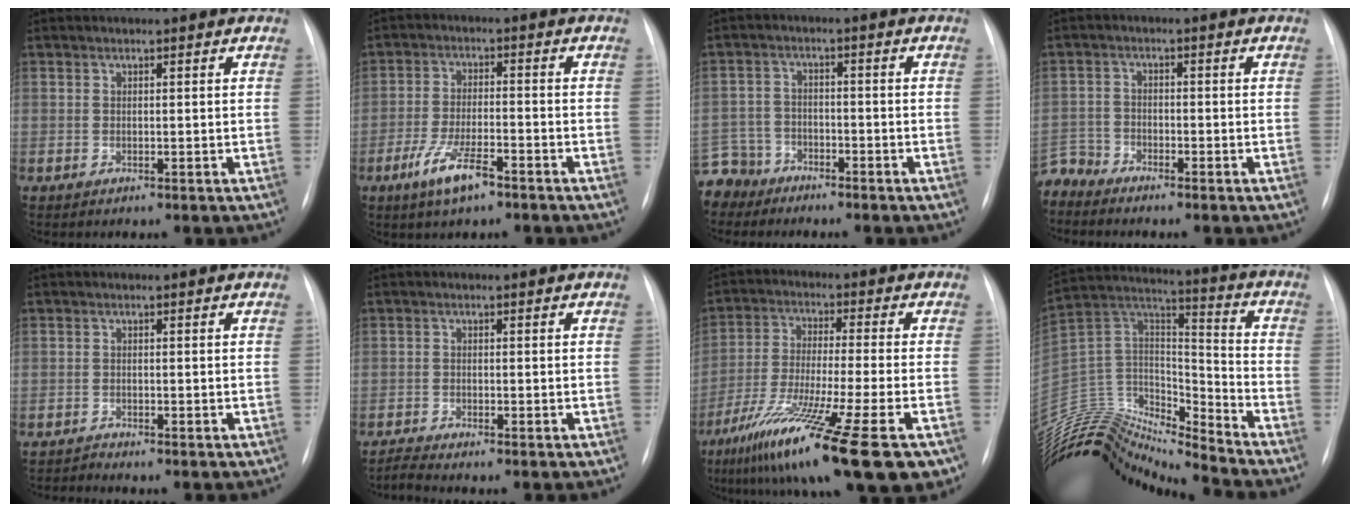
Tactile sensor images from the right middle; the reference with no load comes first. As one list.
[{"total": 6.9, "force": [-4.2, 1.5, 5.2], "torque": [-0.110, -0.008, -0.075]}, {"total": 7.5, "force": [-6.3, 4.0, 0.0], "torque": [-0.008, 0.004, -0.122]}, {"total": 4.2, "force": [-4.1, 0.7, -0.5], "torque": [0.013, -0.003, -0.082]}, {"total": 1.0, "force": [-0.8, -0.3, -0.5], "torque": [0.008, -0.006, -0.015]}, {"total": 1.4, "force": [-1.3, -0.4, 0.0], "torque": [-0.007, -0.007, -0.029]}, {"total": 20.4, "force": [-11.8, 1.3, 16.5], "torque": [-0.244, -0.057, -0.199]}, {"total": 19.2, "force": [-18.6, 2.5, 4.0], "torque": [-0.075, 0.074, -0.331]}]